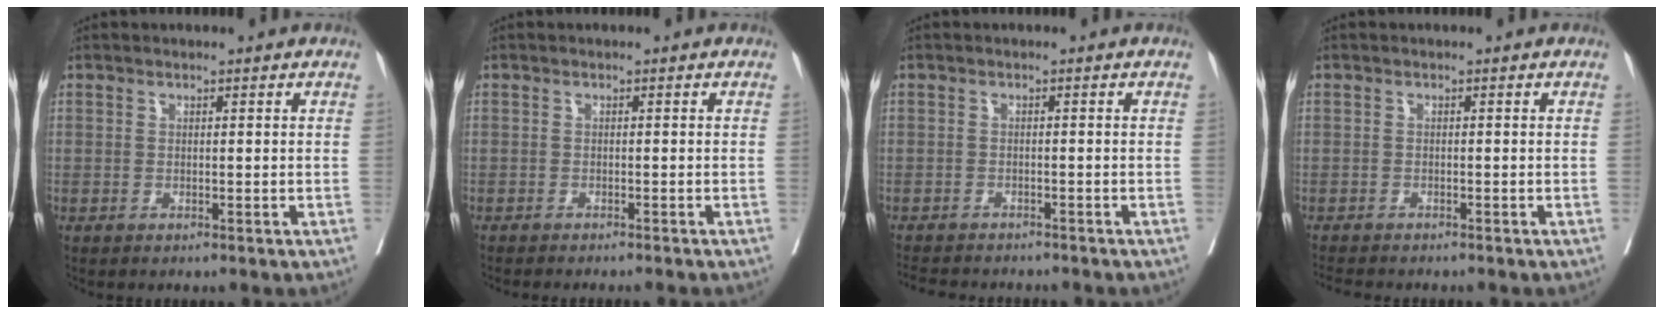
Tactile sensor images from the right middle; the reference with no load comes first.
{"total": 6.3, "force": [-5.7, 0.3, 2.6], "torque": [-0.021, -0.015, -0.076]}
{"total": 8.6, "force": [-7.8, 2.1, 3.0], "torque": [-0.051, -0.008, -0.108]}
{"total": 4.3, "force": [-3.9, 0.8, 1.6], "torque": [-0.027, -0.011, -0.061]}